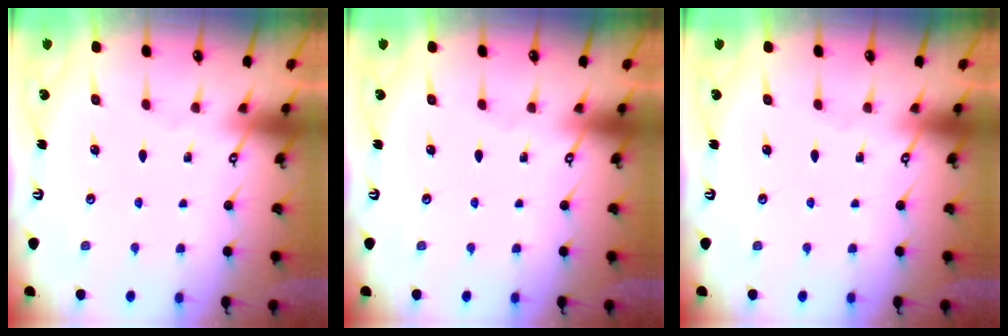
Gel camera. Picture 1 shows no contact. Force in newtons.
{"total": 0.0}
{"total": 0.0}